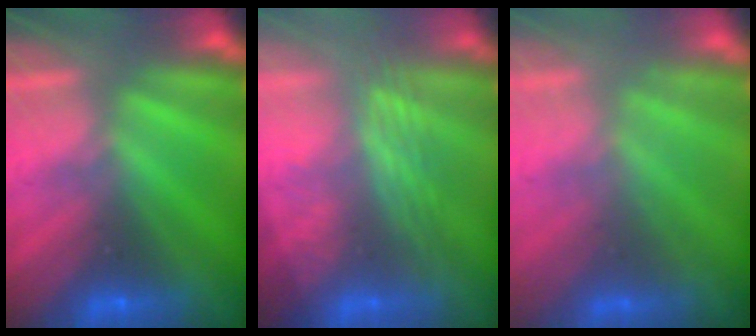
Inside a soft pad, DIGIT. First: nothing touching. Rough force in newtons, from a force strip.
{"total": 3.0}
{"total": 2.4}